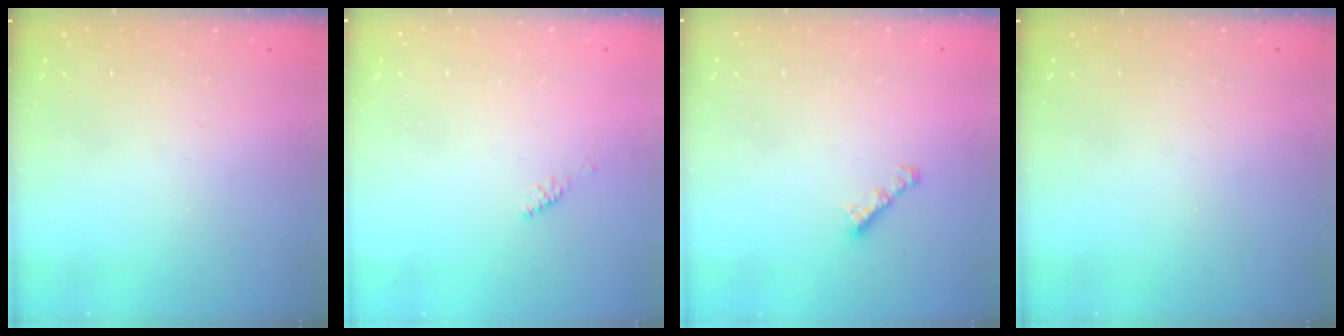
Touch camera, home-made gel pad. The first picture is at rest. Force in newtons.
{"total": 2.4, "press": 2.3, "slide": 0.7}
{"total": 2.2, "press": 2.1, "slide": 0.6}
{"total": 0.0}